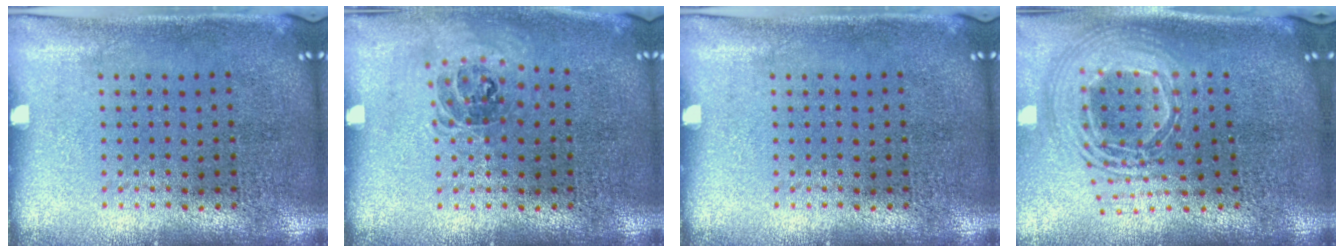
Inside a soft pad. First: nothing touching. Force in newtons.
{"total": 1.0, "press": 0.8, "slide": 0.5}
{"total": 0.0}
{"total": 2.6, "press": 1.9, "slide": 1.8}